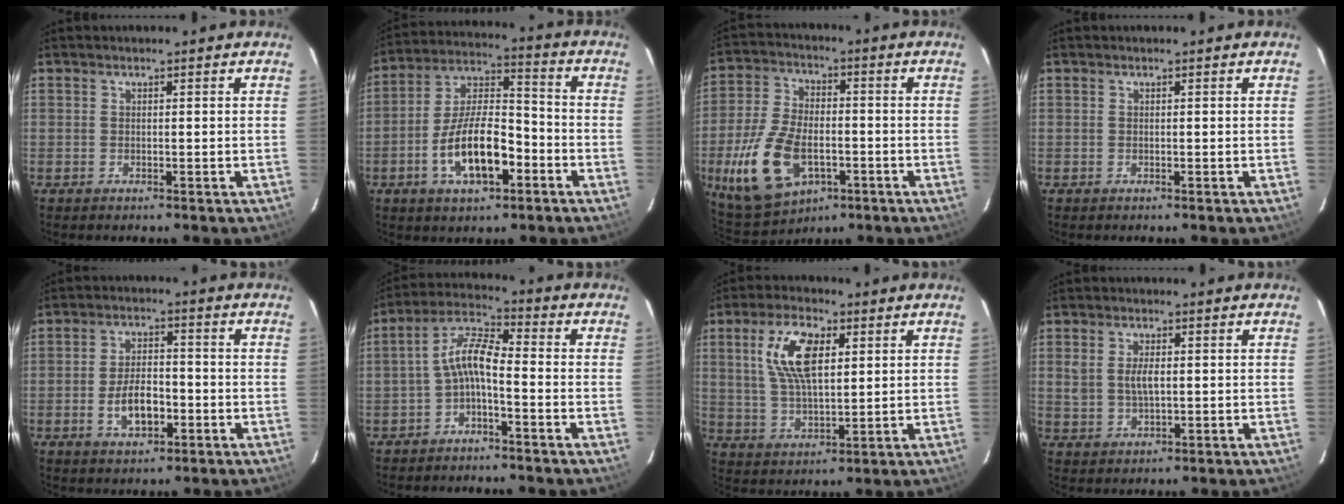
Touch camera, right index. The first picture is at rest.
{"total": 13.6, "force": [-5.5, 5.5, 11.2], "torque": [-0.219, 0.012, -0.091]}
{"total": 16.4, "force": [-5.4, 9.6, 12.2], "torque": [-0.274, -0.011, -0.086]}
{"total": 0.0}
{"total": 7.0, "force": [-2.4, 3.5, 5.6], "torque": [-0.109, 0.008, -0.034]}
{"total": 6.4, "force": [-2.5, 1.8, 5.6], "torque": [-0.130, 0.021, -0.050]}
{"total": 11.0, "force": [3.6, 4.9, 9.2], "torque": [-0.183, 0.012, 0.071]}
{"total": 4.5, "force": [0.7, 2.5, 3.7], "torque": [-0.071, 0.005, 0.017]}